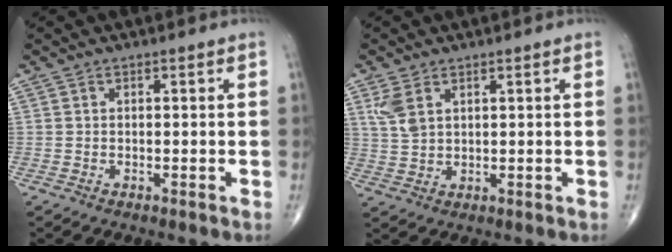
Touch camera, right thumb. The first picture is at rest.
{"total": 4.4, "force": [2.2, 2.4, 2.9], "torque": [-0.063, 0.000, 0.055]}